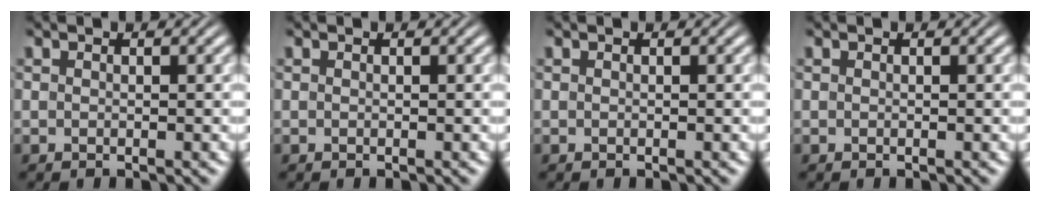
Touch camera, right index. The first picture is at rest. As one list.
[{"total": 0.0}, {"total": 0.0}, {"total": 0.0}]